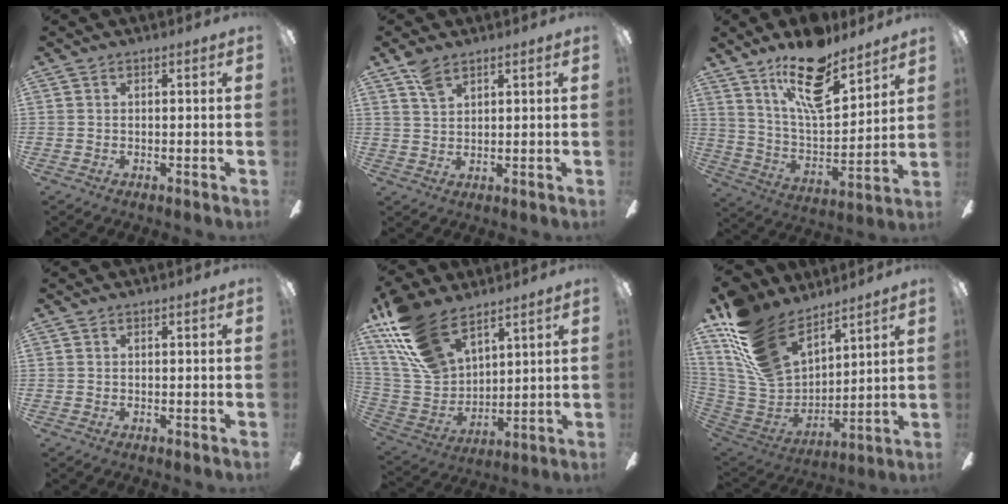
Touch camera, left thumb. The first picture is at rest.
{"total": 4.3, "force": [3.2, 1.8, 2.2], "torque": [-0.045, -0.011, 0.060]}
{"total": 18.6, "force": [13.1, 6.8, 11.4], "torque": [-0.201, -0.074, 0.225]}
{"total": 0.0}
{"total": 18.4, "force": [13.0, 9.1, 9.4], "torque": [-0.219, -0.059, 0.244]}
{"total": 20.3, "force": [13.8, 10.8, 10.3], "torque": [-0.240, -0.080, 0.262]}